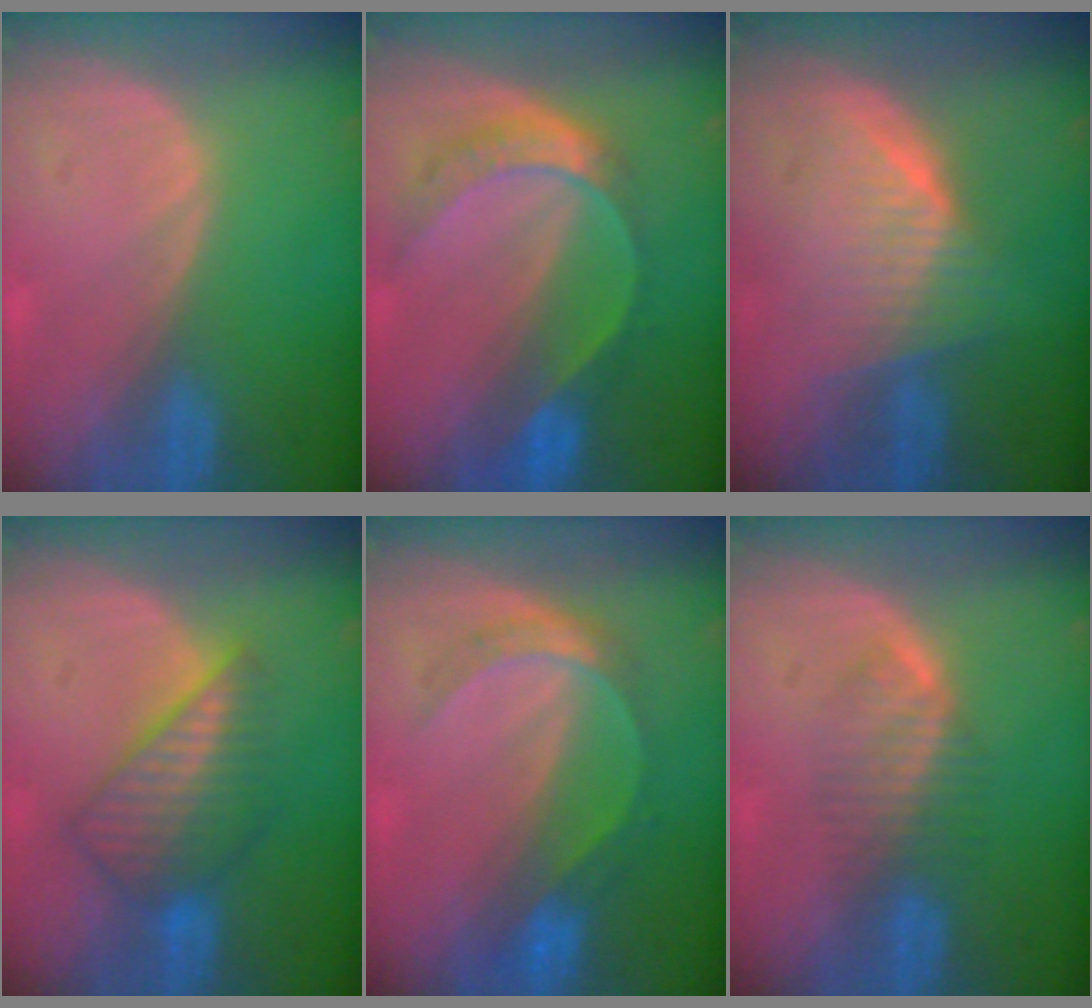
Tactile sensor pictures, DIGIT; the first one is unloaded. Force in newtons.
{"total": 7.8, "press": 6.4, "slide": 4.4}
{"total": 6.5, "press": 6.2, "slide": 1.8}
{"total": 7.1, "press": 6.8, "slide": 1.9}
{"total": 5.8, "press": 5.1, "slide": 2.7}
{"total": 4.4, "press": 4.3, "slide": 0.9}